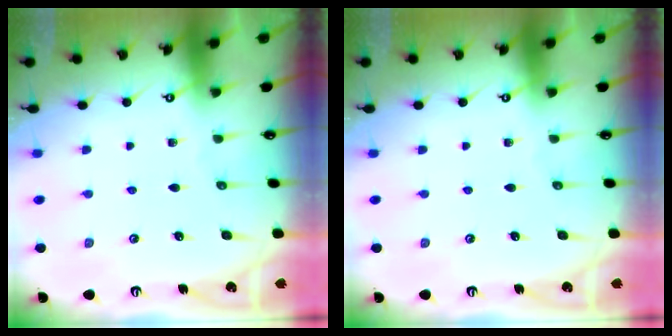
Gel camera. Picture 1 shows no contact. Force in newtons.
{"total": 0.0}